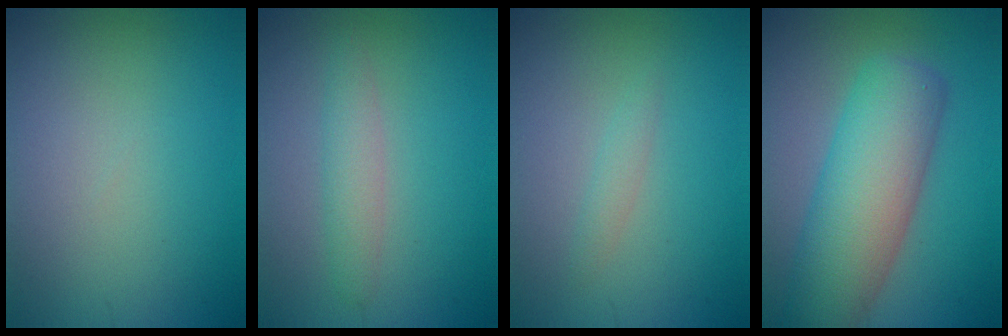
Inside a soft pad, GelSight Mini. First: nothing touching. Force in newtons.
{"total": 2.0, "press": 2.0, "slide": 0.1}
{"total": 1.0, "press": 1.0, "slide": 0.0}
{"total": 8.6, "press": 8.6, "slide": 0.7}